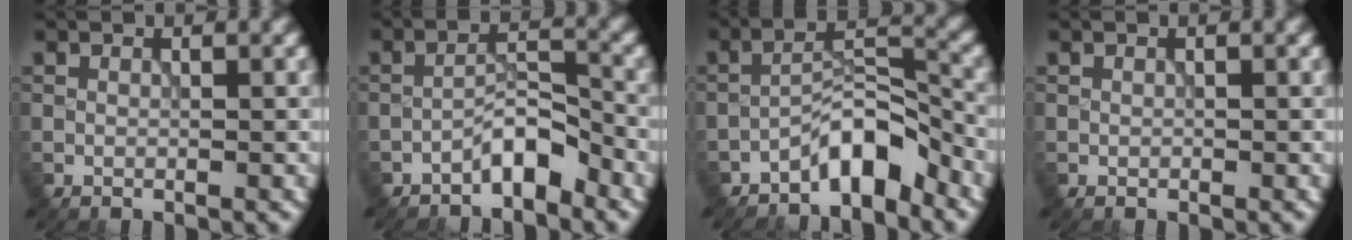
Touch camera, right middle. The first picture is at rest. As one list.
[{"total": 3.2, "force": [-2.5, 0.9, 1.8], "torque": [-0.025, 0.019, -0.047]}, {"total": 4.9, "force": [-3.7, 1.3, 2.9], "torque": [-0.038, 0.021, -0.072]}, {"total": 0.0}]